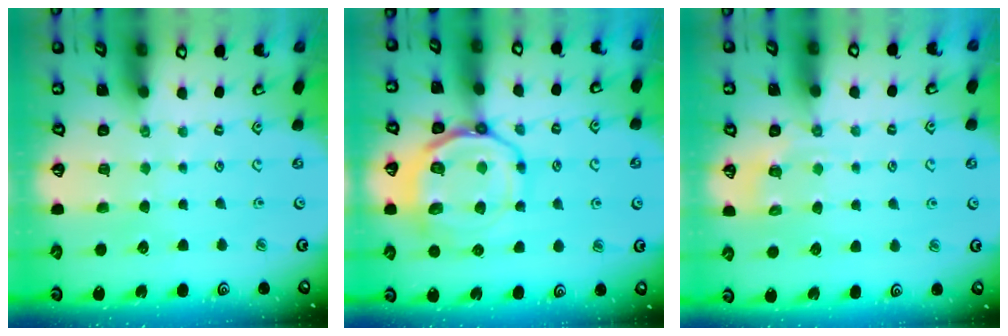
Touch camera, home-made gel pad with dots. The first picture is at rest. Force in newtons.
{"total": 13.7, "press": 13.5, "slide": 2.2}
{"total": 2.9, "press": 2.6, "slide": 1.2}